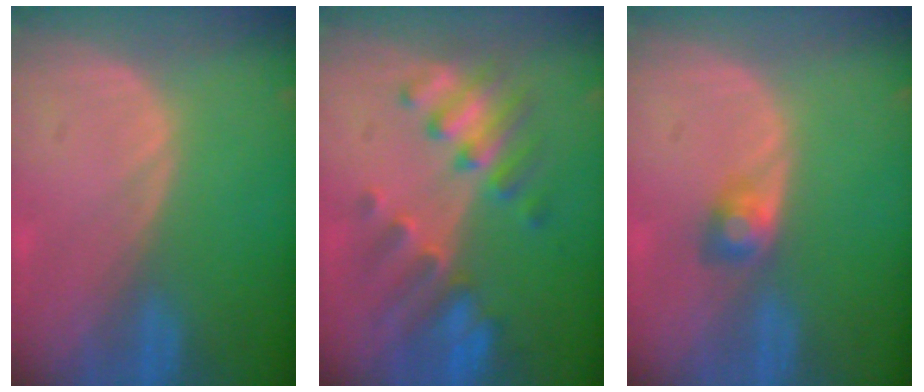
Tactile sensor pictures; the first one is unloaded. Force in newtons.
{"total": 7.5, "press": 7.5, "slide": 0.5}
{"total": 2.3, "press": 2.3, "slide": 0.2}